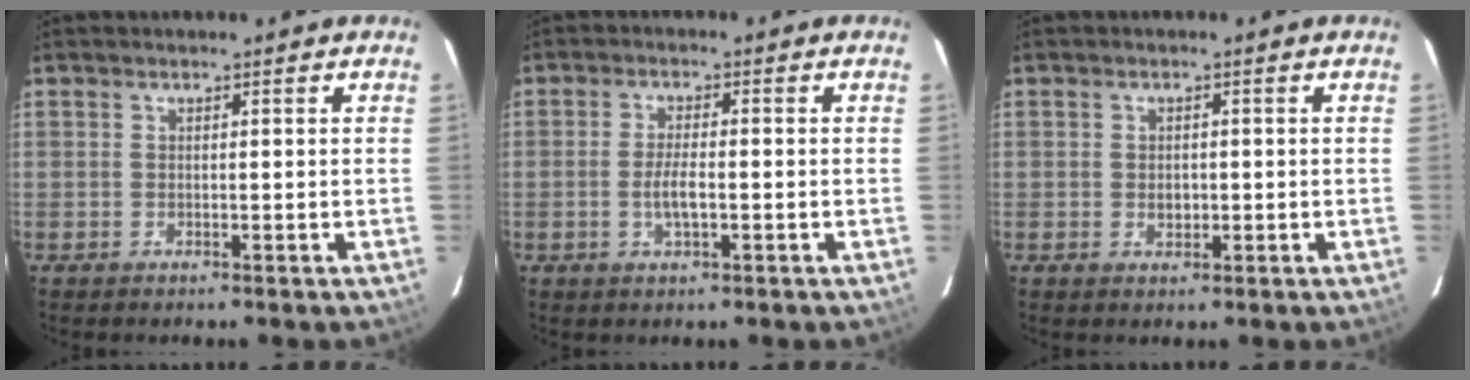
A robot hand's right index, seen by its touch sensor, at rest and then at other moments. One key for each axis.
{"total": 3.8, "fx": -1.0, "fy": 1.1, "fz": 3.5, "tx": -0.069, "ty": -0.003, "tz": -0.017}
{"total": 1.9, "fx": -0.2, "fy": 1.5, "fz": 1.1, "tx": -0.017, "ty": 0.000, "tz": -0.003}